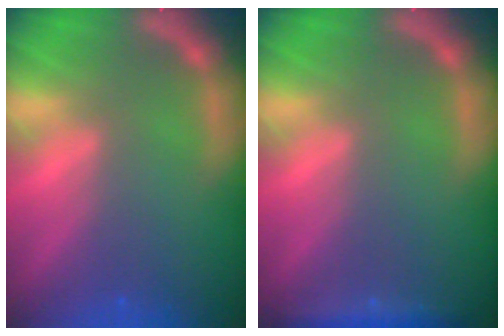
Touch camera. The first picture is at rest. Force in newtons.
{"total": 2.4}